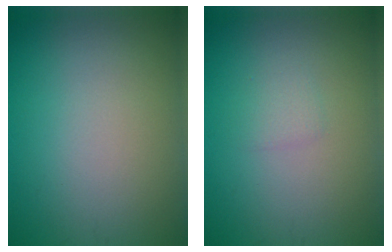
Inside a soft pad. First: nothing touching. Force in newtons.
{"total": 1.0, "press": 1.0, "slide": 0.1}